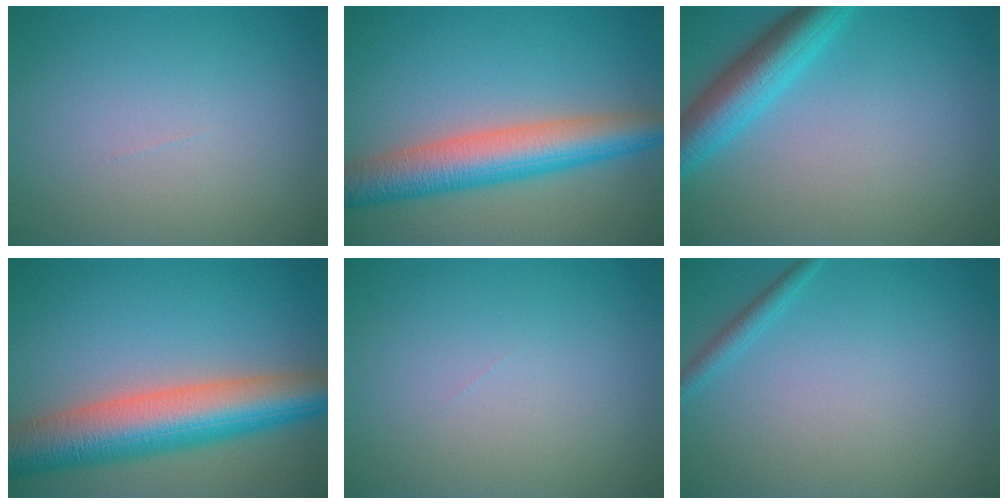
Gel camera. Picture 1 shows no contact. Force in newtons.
{"total": 7.2, "press": 7.2, "slide": 0.1}
{"total": 5.2, "press": 5.1, "slide": 0.2}
{"total": 10.0, "press": 10.0, "slide": 0.3}
{"total": 0.0}
{"total": 1.3, "press": 1.3, "slide": 0.1}